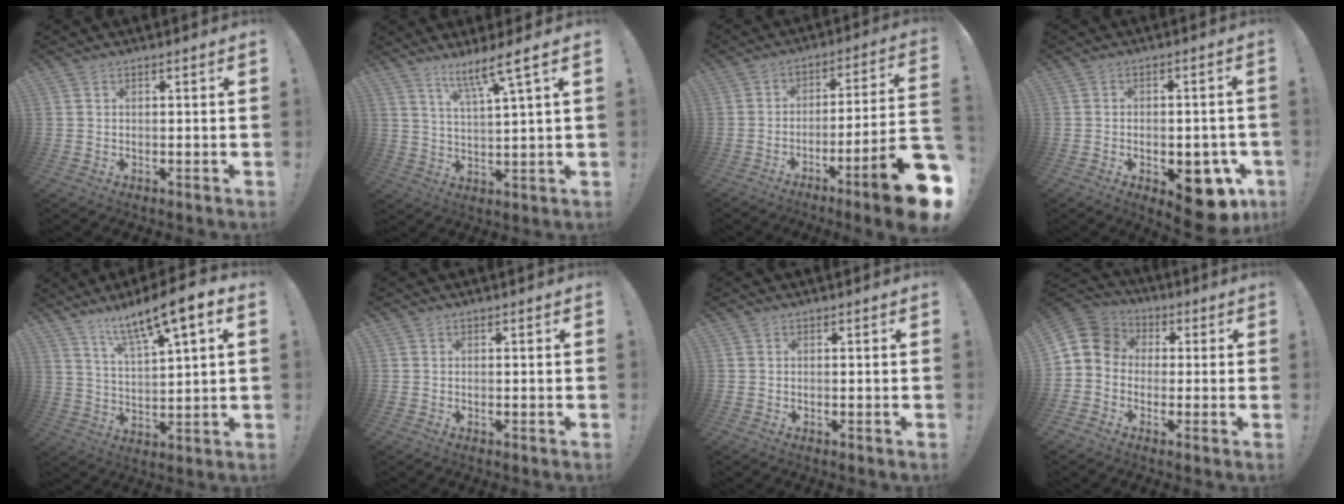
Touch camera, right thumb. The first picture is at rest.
{"total": 8.2, "force": [5.9, -0.6, 5.7], "torque": [-0.091, -0.034, 0.089]}
{"total": 15.9, "force": [-8.7, 1.0, 13.3], "torque": [-0.191, 0.039, -0.138]}
{"total": 11.8, "force": [-5.3, 6.4, 8.4], "torque": [-0.064, 0.036, -0.076]}
{"total": 11.7, "force": [8.4, 1.8, 7.9], "torque": [-0.133, -0.053, 0.136]}
{"total": 0.0}
{"total": 0.0}
{"total": 8.1, "force": [0.4, 7.4, 3.1], "torque": [-0.055, 0.009, 0.015]}